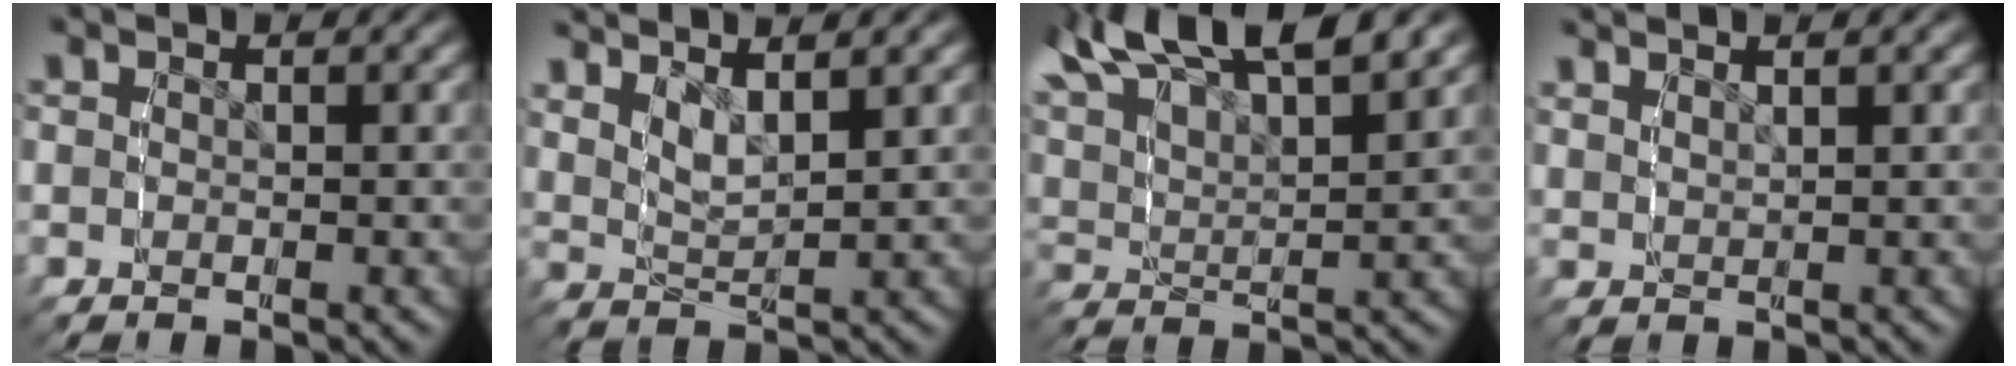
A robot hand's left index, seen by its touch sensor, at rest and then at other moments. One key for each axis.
{"total": 5.2, "fx": 2.2, "fy": 3.1, "fz": 3.5, "tx": -0.076, "ty": -0.004, "tz": 0.034}
{"total": 9.7, "fx": 5.8, "fy": 5.6, "fz": 5.3, "tx": -0.114, "ty": 0.022, "tz": 0.077}
{"total": 2.5, "fx": 1.9, "fy": 0.9, "fz": 1.4, "tx": -0.024, "ty": 0.005, "tz": 0.034}